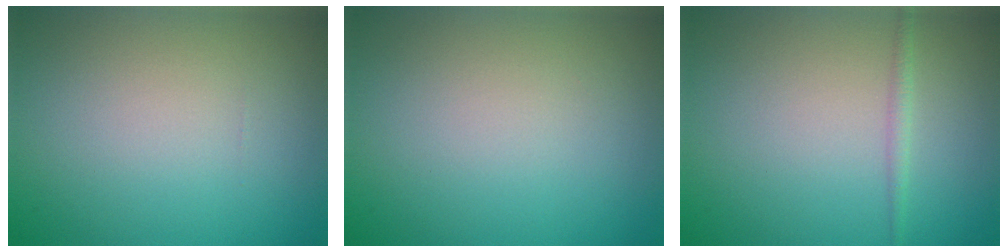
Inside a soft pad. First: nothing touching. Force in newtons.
{"total": 0.0}
{"total": 1.0, "press": 1.0, "slide": 0.0}